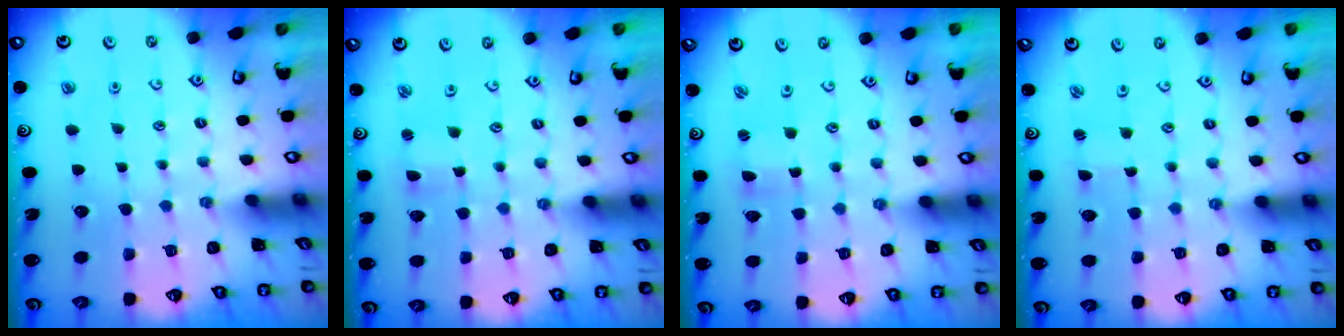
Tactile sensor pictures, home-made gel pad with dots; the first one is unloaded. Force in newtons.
{"total": 2.7, "press": 2.7, "slide": 0.3}
{"total": 1.1, "press": 1.1, "slide": 0.2}
{"total": 0.8, "press": 0.8, "slide": 0.1}